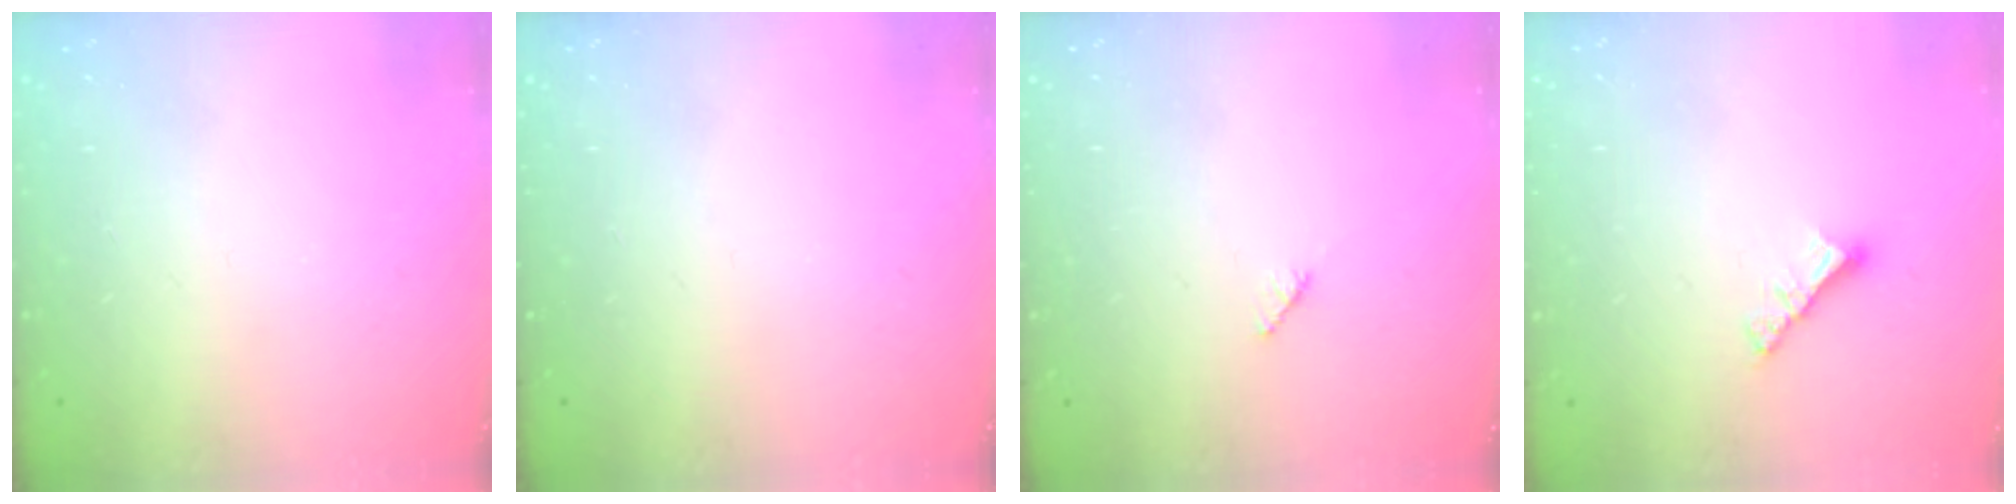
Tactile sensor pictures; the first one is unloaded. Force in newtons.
{"total": 0.0}
{"total": 1.9, "press": 1.9, "slide": 0.3}
{"total": 3.4, "press": 3.4, "slide": 0.2}